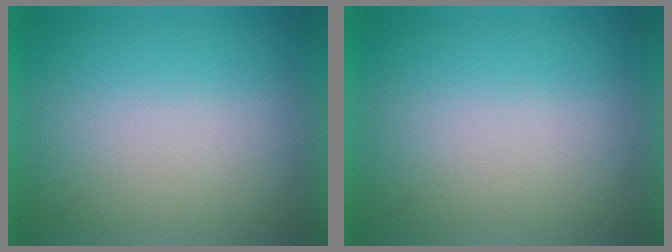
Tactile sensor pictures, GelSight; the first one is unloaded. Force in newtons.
{"total": 0.0}